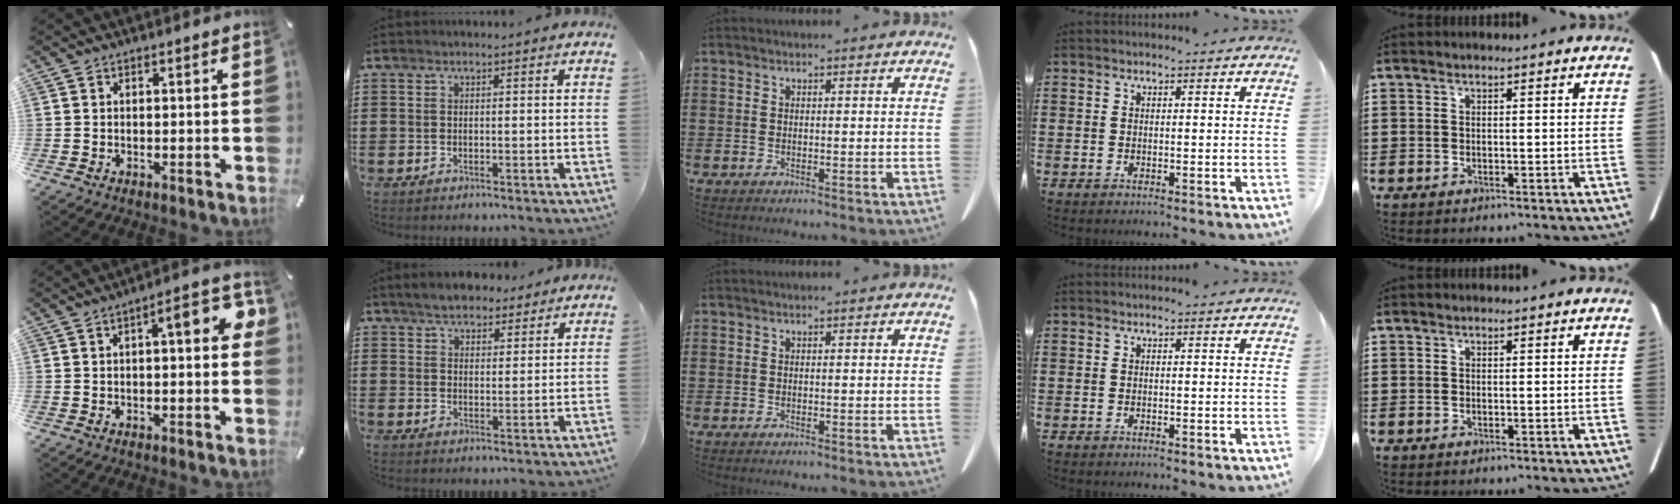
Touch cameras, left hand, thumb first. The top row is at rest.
{"thumb": {"total": 8.8, "force": [1.7, 2.9, 8.1], "torque": [-0.102, -0.010, 0.020]}, "index": {"total": 4.9, "force": [4.2, 2.0, 1.4], "torque": [-0.040, 0.002, 0.079]}}